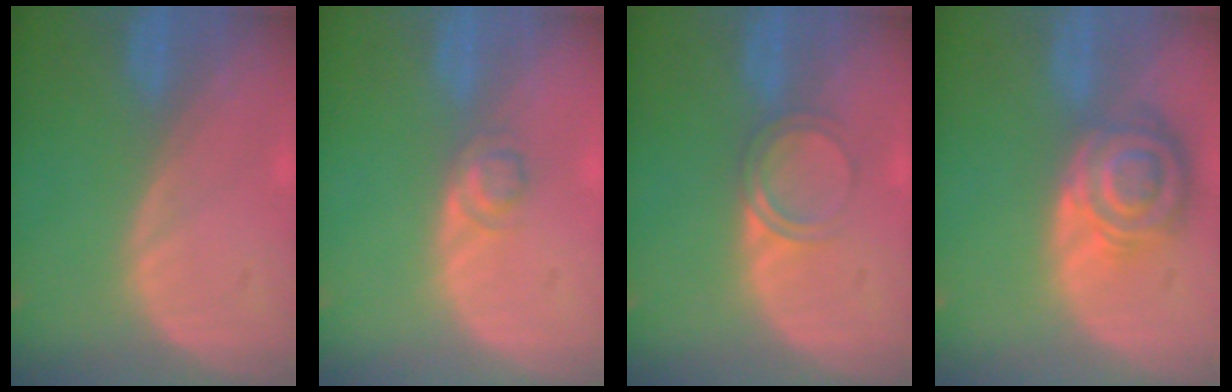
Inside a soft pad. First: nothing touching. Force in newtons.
{"total": 2.2, "press": 2.2, "slide": 0.2}
{"total": 3.0, "press": 3.0, "slide": 0.3}
{"total": 8.2, "press": 7.2, "slide": 4.0}